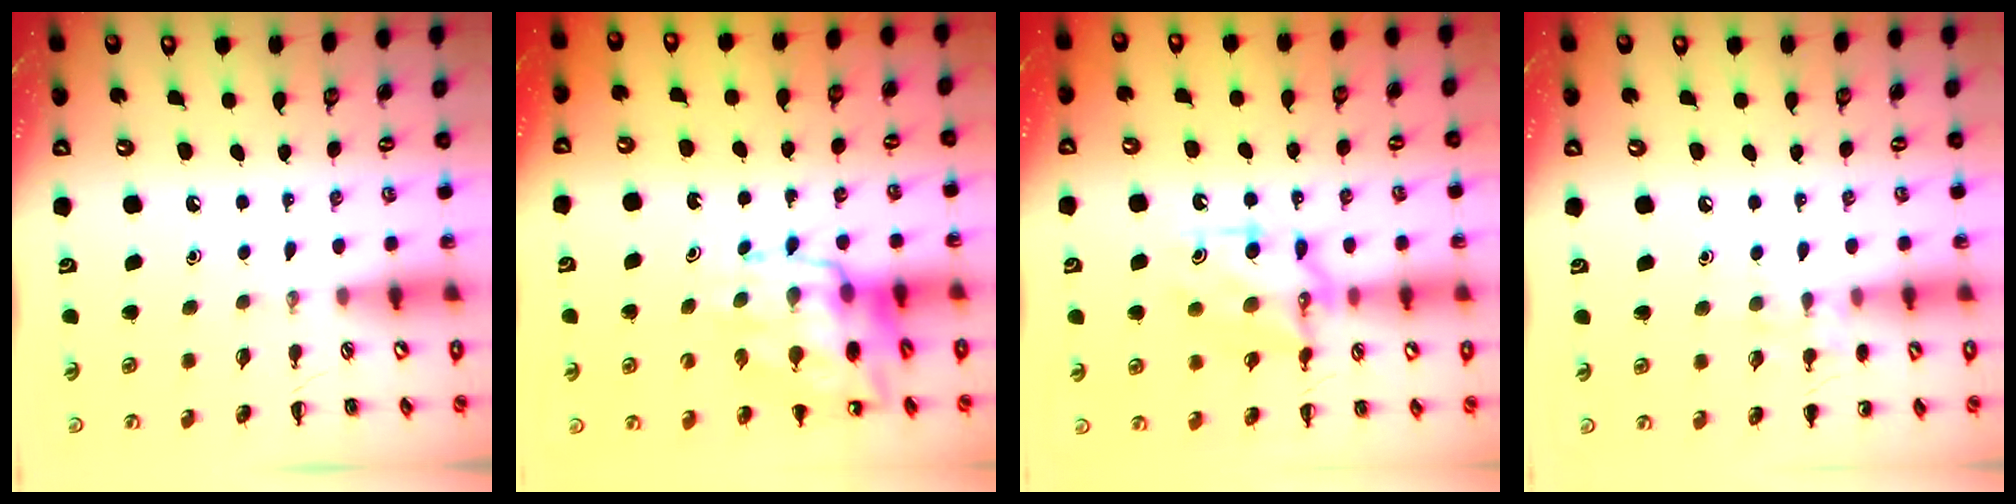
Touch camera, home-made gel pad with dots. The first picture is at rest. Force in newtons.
{"total": 17.6, "press": 17.2, "slide": 3.9}
{"total": 11.9, "press": 11.9, "slide": 0.5}
{"total": 6.7, "press": 6.4, "slide": 2.1}